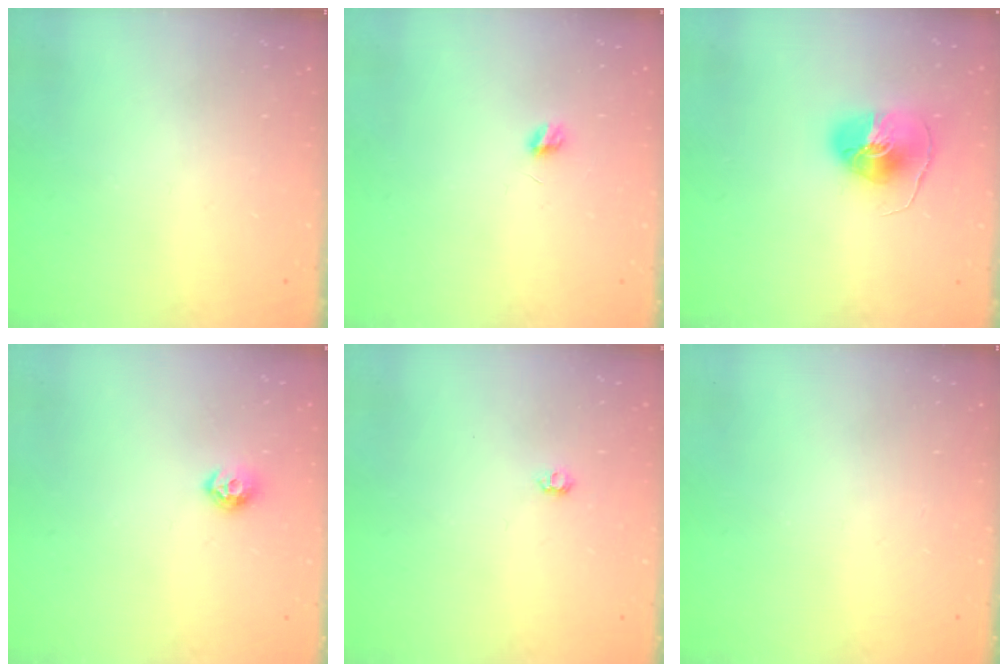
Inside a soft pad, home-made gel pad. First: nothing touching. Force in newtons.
{"total": 3.9, "press": 3.9, "slide": 0.3}
{"total": 9.6, "press": 9.6, "slide": 0.8}
{"total": 7.5, "press": 7.4, "slide": 0.7}
{"total": 3.9, "press": 3.8, "slide": 0.5}
{"total": 0.0}